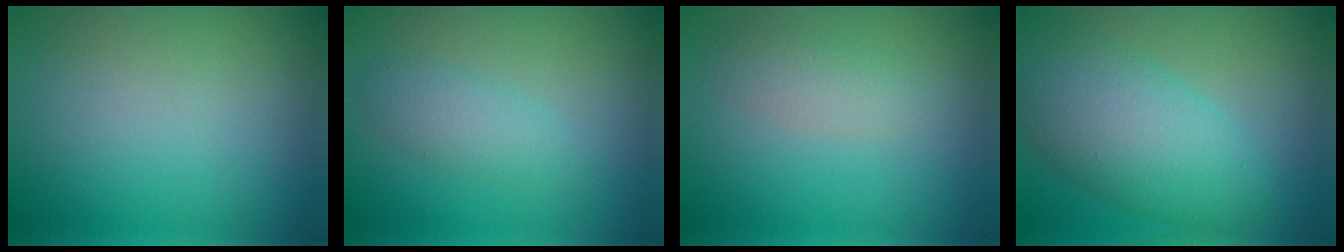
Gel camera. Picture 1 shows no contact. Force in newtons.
{"total": 2.2, "press": 2.2, "slide": 0.1}
{"total": 2.0, "press": 2.0, "slide": 0.1}
{"total": 7.5, "press": 7.5, "slide": 0.3}